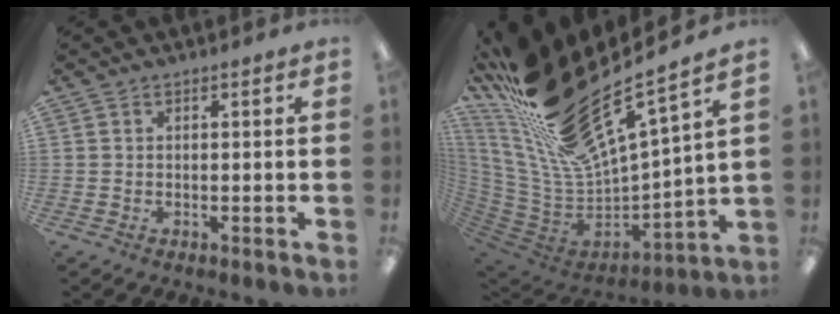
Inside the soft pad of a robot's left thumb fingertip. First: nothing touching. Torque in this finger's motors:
{"motor_torque": [2.32, -1.20, 1.22, -1.57, 0.13]}